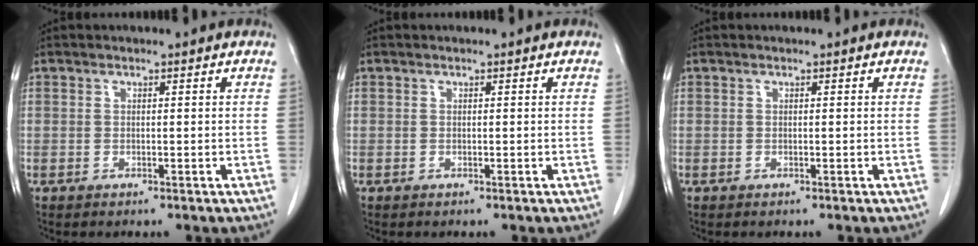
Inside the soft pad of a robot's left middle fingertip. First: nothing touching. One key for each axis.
{"total": 0.0}
{"total": 0.0}